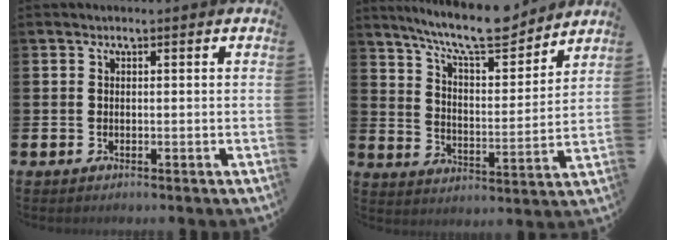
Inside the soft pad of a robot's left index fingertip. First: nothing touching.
{"total": 10.6, "force": [9.5, 1.8, 4.3], "torque": [-0.097, -0.060, 0.167]}